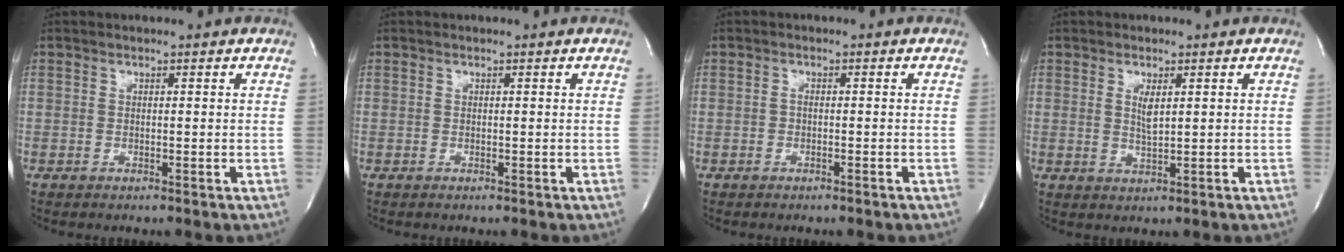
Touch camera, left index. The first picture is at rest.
{"total": 0.0}
{"total": 0.7, "force": [-0.5, 0.2, 0.5], "torque": [-0.011, 0.002, -0.007]}
{"total": 2.3, "force": [0.6, 0.4, 2.2], "torque": [-0.044, -0.004, 0.014]}